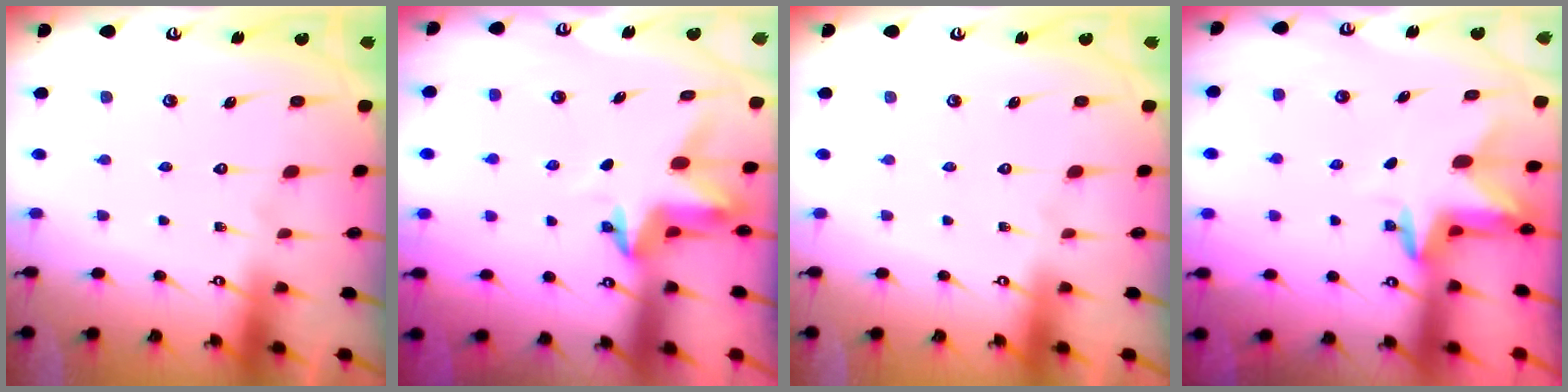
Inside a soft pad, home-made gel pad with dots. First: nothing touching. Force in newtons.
{"total": 3.4, "press": 3.4, "slide": 0.2}
{"total": 0.0}
{"total": 2.7, "press": 2.7, "slide": 0.2}